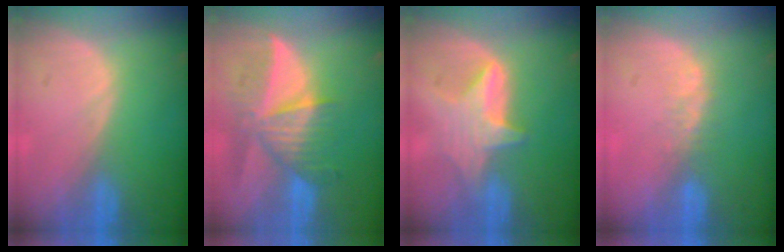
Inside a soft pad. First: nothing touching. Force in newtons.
{"total": 8.4, "press": 7.9, "slide": 3.0}
{"total": 5.4, "press": 5.4, "slide": 0.6}
{"total": 2.5, "press": 1.9, "slide": 1.5}